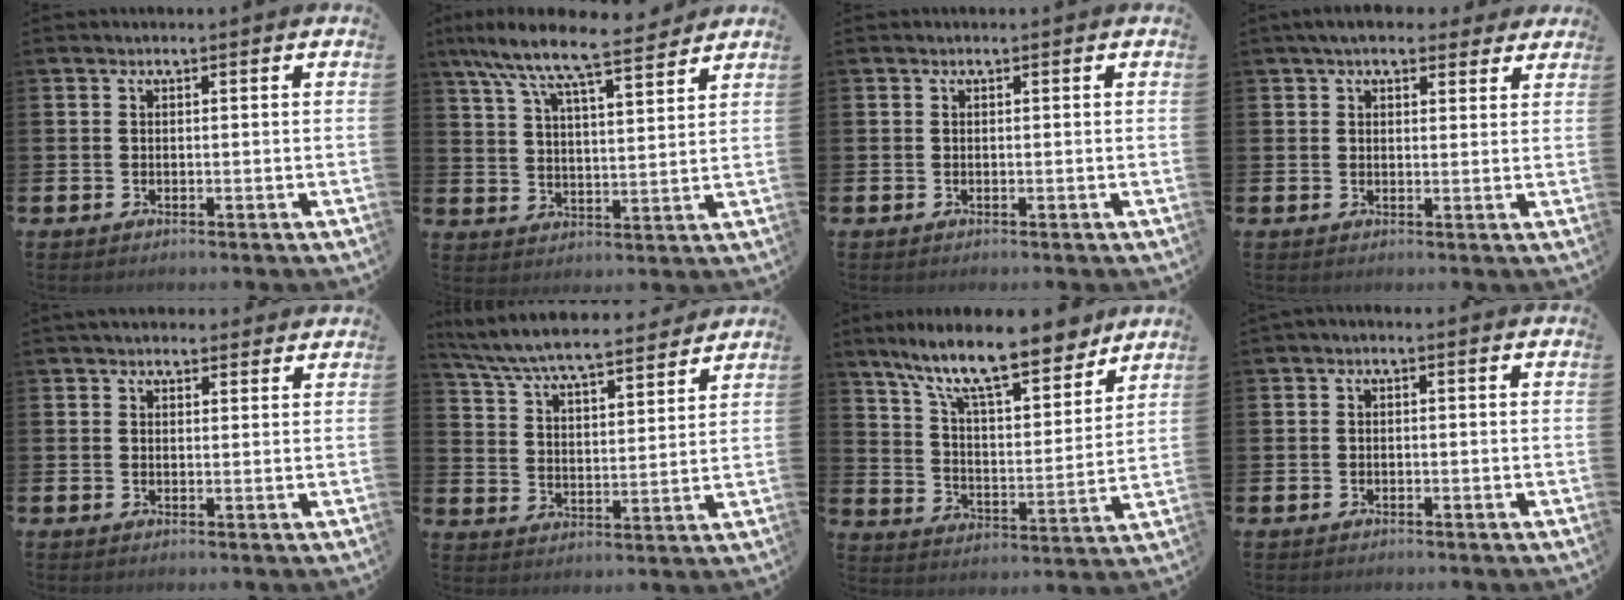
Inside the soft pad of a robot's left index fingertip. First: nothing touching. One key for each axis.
{"total": 9.2, "fx": 8.2, "fy": 1.4, "fz": 3.8, "tx": -0.102, "ty": -0.052, "tz": 0.141}
{"total": 0.0}
{"total": 5.1, "fx": 4.3, "fy": 1.9, "fz": 1.8, "tx": -0.033, "ty": -0.009, "tz": 0.077}
{"total": 2.3, "fx": 2.1, "fy": 0.9, "fz": 0.3, "tx": 0.002, "ty": -0.005, "tz": 0.036}
{"total": 7.4, "fx": 7.0, "fy": 0.8, "fz": 2.2, "tx": -0.073, "ty": -0.048, "tz": 0.122}
{"total": 12.8, "fx": 10.7, "fy": 2.5, "fz": 6.6, "tx": -0.144, "ty": -0.064, "tz": 0.182}
{"total": 0.7, "fx": -0.5, "fy": 0.2, "fz": 0.4, "tx": -0.009, "ty": -0.003, "tz": -0.009}